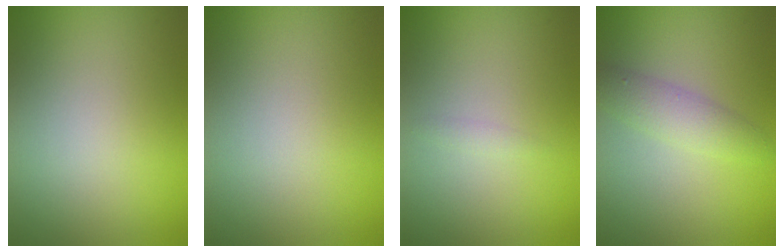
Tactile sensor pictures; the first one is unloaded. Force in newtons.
{"total": 0.0}
{"total": 0.6, "press": 0.6, "slide": 0.0}
{"total": 2.8, "press": 2.8, "slide": 0.1}